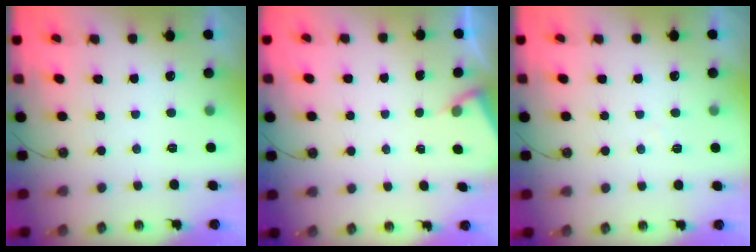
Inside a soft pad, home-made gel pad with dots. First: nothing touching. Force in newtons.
{"total": 2.3, "press": 2.3, "slide": 0.4}
{"total": 4.1, "press": 4.1, "slide": 0.6}